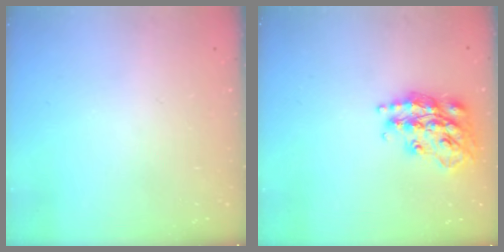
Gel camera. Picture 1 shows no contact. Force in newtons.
{"total": 19.2, "press": 19.2, "slide": 1.3}